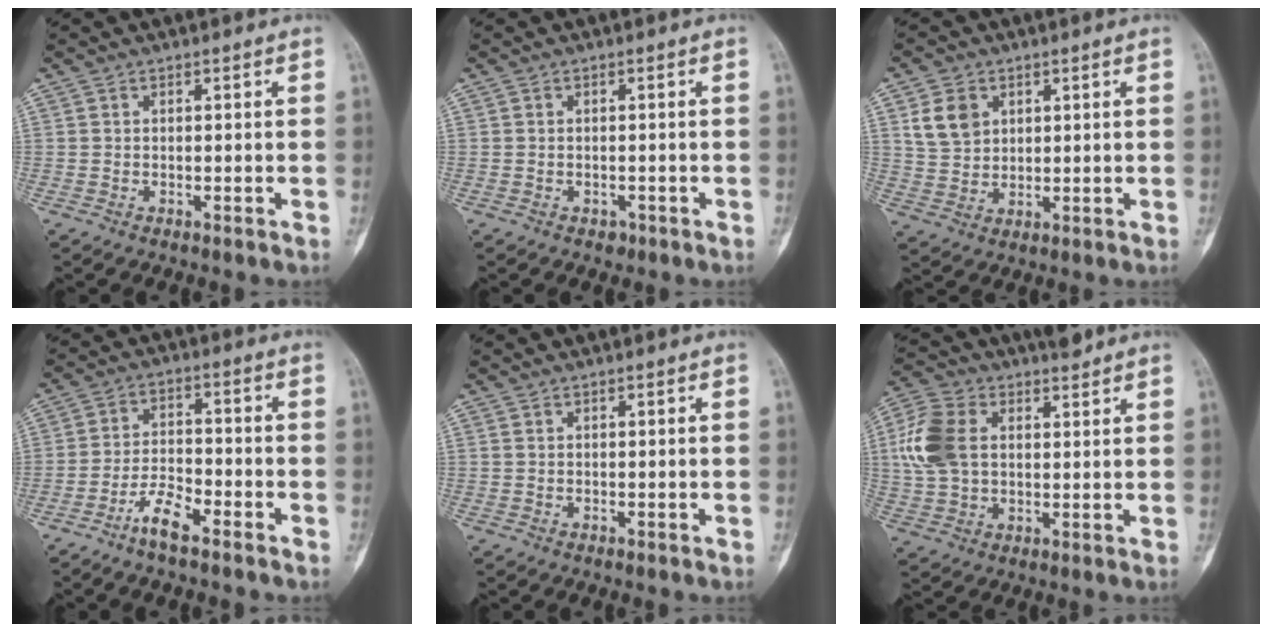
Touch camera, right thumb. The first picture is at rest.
{"total": 1.0, "force": [-0.5, 0.8, 0.3], "torque": [-0.003, 0.002, -0.006]}
{"total": 6.7, "force": [2.7, 5.1, 3.4], "torque": [-0.046, -0.009, 0.056]}
{"total": 6.1, "force": [-4.2, 1.6, 4.1], "torque": [-0.078, 0.025, -0.084]}
{"total": 0.6, "force": [0.5, 0.0, 0.2], "torque": [-0.007, 0.001, 0.012]}
{"total": 12.0, "force": [4.6, 7.3, 8.3], "torque": [-0.167, 0.007, 0.089]}